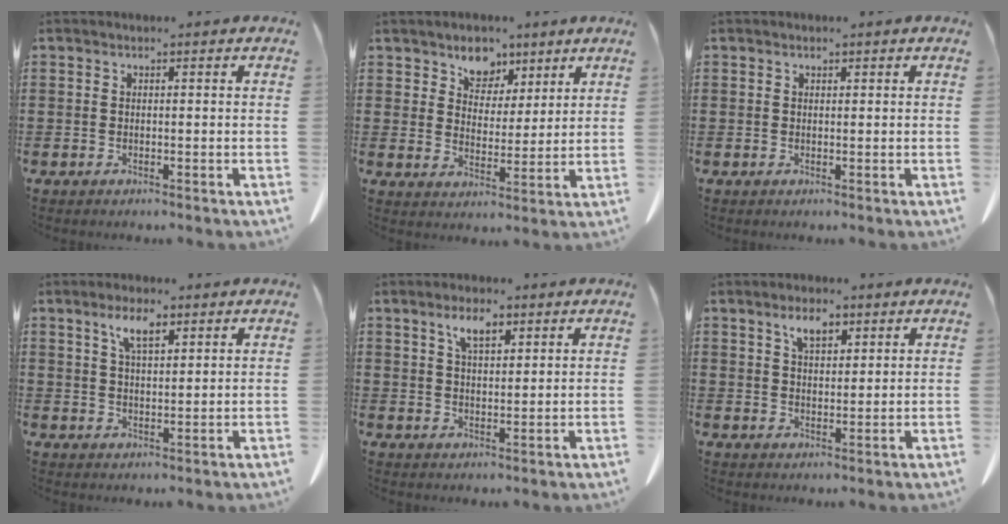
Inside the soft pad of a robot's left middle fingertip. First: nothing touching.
{"total": 5.8, "force": [4.1, 3.9, 1.2], "torque": [-0.043, -0.007, 0.072]}
{"total": 0.5, "force": [0.4, 0.3, 0.2], "torque": [-0.005, 0.000, 0.010]}
{"total": 5.0, "force": [3.0, 1.6, 3.6], "torque": [-0.072, 0.002, 0.051]}
{"total": 4.5, "force": [2.8, 1.8, 3.1], "torque": [-0.060, 0.002, 0.048]}
{"total": 4.3, "force": [2.7, 2.0, 2.7], "torque": [-0.053, 0.002, 0.047]}